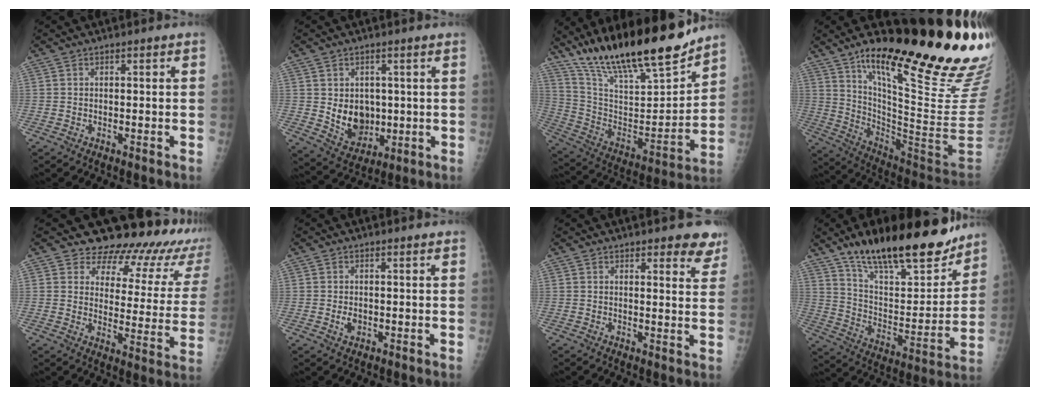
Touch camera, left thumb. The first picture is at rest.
{"total": 8.5, "force": [0.6, 6.7, 5.2], "torque": [-0.048, -0.016, 0.032]}
{"total": 25.9, "force": [20.5, 6.2, 14.6], "torque": [-0.218, -0.087, 0.352]}
{"total": 30.9, "force": [17.6, 4.5, 24.9], "torque": [-0.281, -0.062, 0.290]}
{"total": 20.4, "force": [17.7, 7.6, 6.6], "torque": [-0.037, -0.123, 0.206]}
{"total": 1.8, "force": [0.1, 1.3, 1.3], "torque": [-0.021, -0.002, 0.005]}
{"total": 6.6, "force": [5.5, 2.3, 2.9], "torque": [0.005, -0.028, 0.052]}
{"total": 26.5, "force": [19.4, 8.9, 15.7], "torque": [-0.213, -0.079, 0.314]}